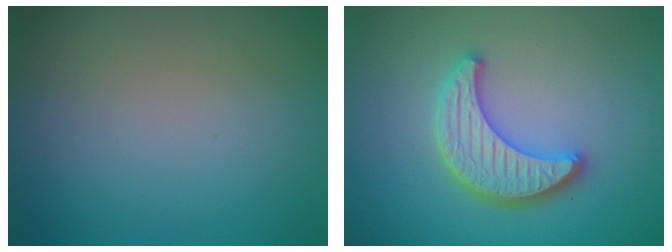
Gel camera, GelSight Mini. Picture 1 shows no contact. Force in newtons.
{"total": 4.2, "press": 3.9, "slide": 1.5}